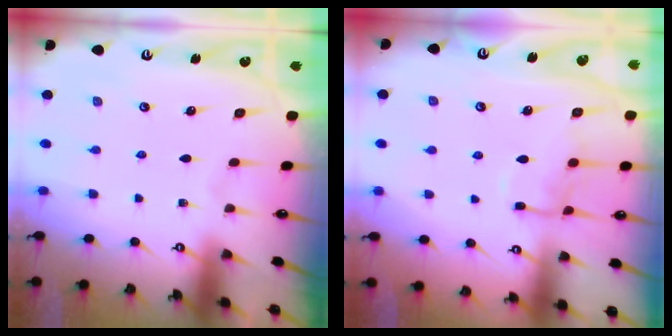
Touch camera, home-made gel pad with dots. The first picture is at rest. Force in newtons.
{"total": 8.9, "press": 8.9, "slide": 0.5}